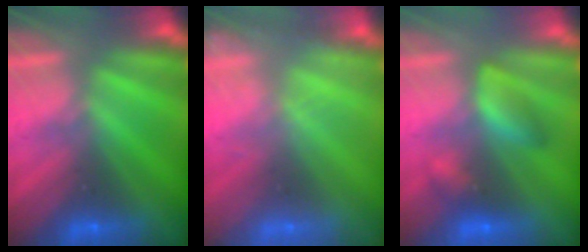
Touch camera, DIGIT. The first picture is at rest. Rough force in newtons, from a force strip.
{"total": 1.9}
{"total": 2.5}